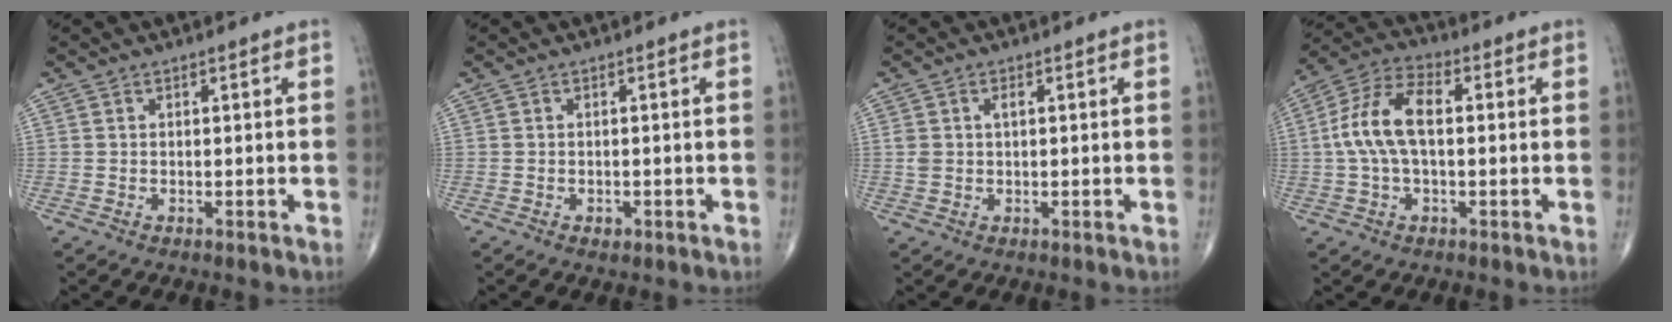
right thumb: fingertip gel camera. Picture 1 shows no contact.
{"total": 1.1, "force": [-0.5, 0.8, 0.6], "torque": [-0.008, 0.001, -0.006]}
{"total": 2.4, "force": [0.5, 1.4, 1.8], "torque": [-0.045, 0.009, 0.013]}
{"total": 11.3, "force": [0.6, 5.8, 9.7], "torque": [-0.202, 0.033, 0.006]}